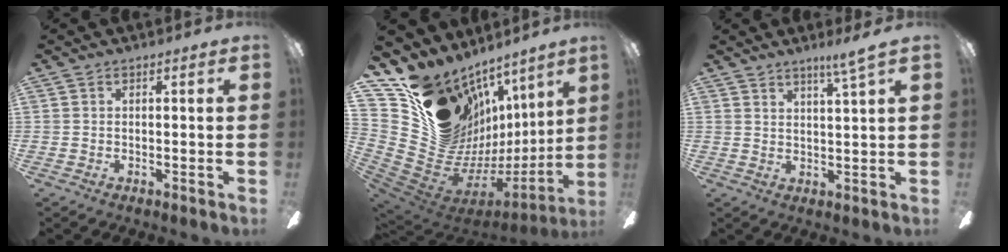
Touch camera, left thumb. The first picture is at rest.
{"total": 17.9, "force": [10.0, 13.3, 6.5], "torque": [-0.098, -0.113, 0.230]}
{"total": 4.2, "force": [3.4, -0.8, 2.3], "torque": [-0.044, -0.022, 0.056]}